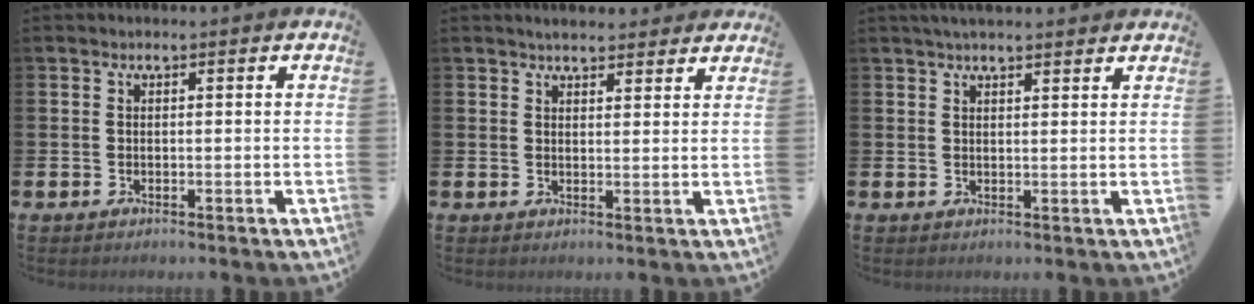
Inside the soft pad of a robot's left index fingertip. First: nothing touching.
{"total": 3.1, "force": [3.0, 0.7, 0.4], "torque": [-0.013, -0.009, 0.055]}
{"total": 2.6, "force": [2.5, 0.3, 0.9], "torque": [-0.019, -0.003, 0.044]}